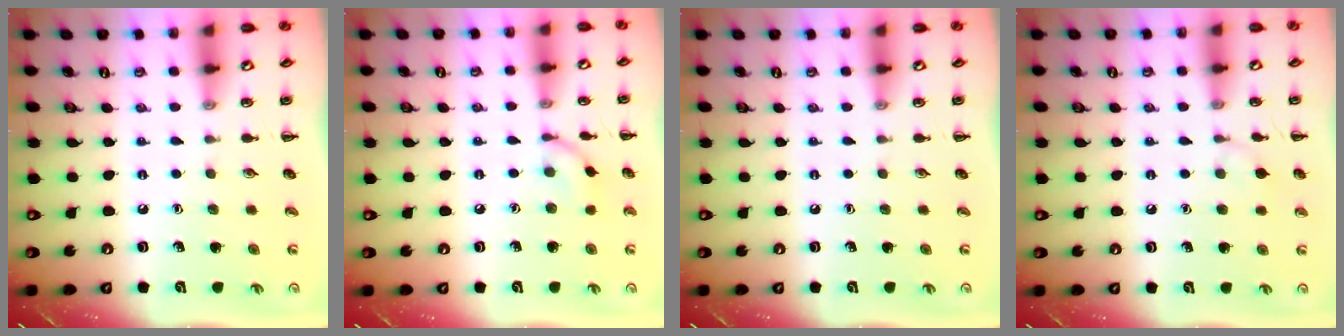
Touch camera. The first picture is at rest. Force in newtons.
{"total": 6.7, "press": 6.7, "slide": 0.7}
{"total": 0.0}
{"total": 5.3, "press": 5.0, "slide": 2.0}